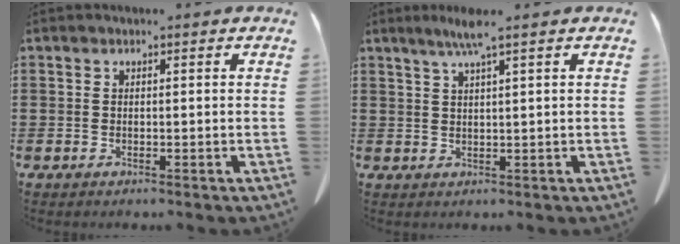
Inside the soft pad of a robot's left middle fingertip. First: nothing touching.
{"total": 3.7, "force": [2.3, -0.2, 2.9], "torque": [-0.061, 0.000, 0.041]}